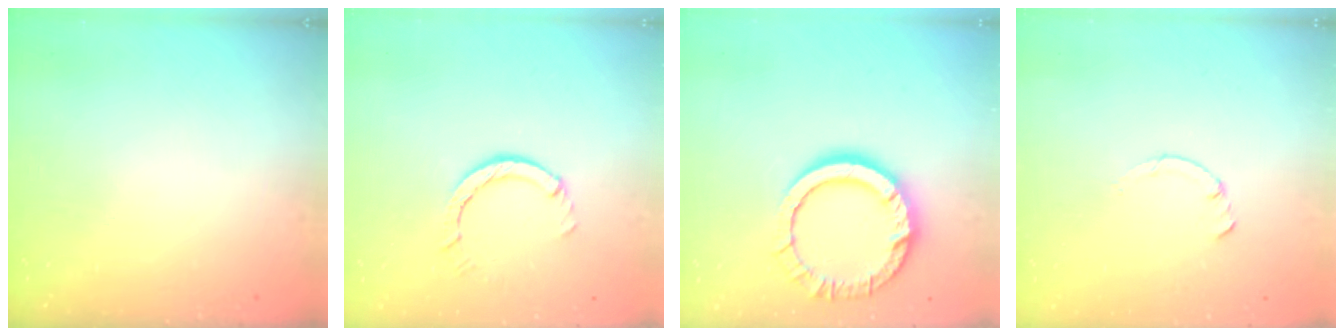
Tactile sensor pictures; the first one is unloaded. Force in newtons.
{"total": 2.9, "press": 2.9, "slide": 0.5}
{"total": 13.5, "press": 13.5, "slide": 1.3}
{"total": 0.0}